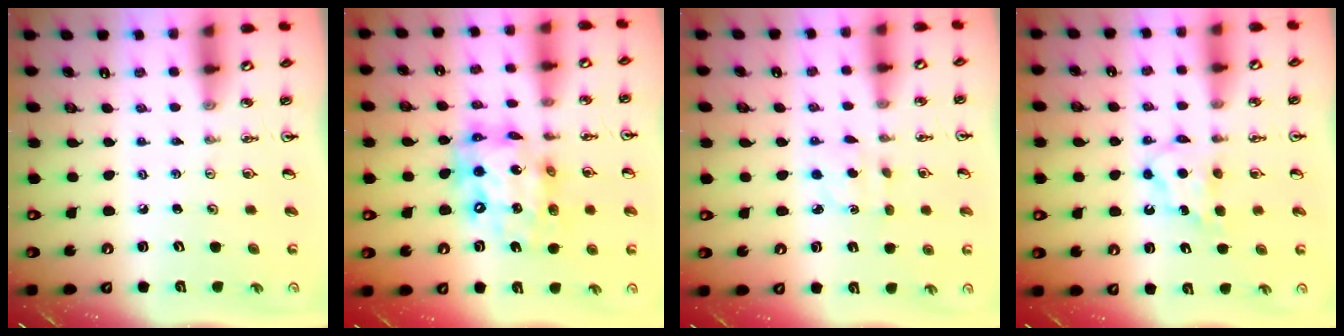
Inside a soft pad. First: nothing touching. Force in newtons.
{"total": 16.4, "press": 16.3, "slide": 1.4}
{"total": 2.3, "press": 2.1, "slide": 0.8}
{"total": 6.4, "press": 6.4, "slide": 0.3}